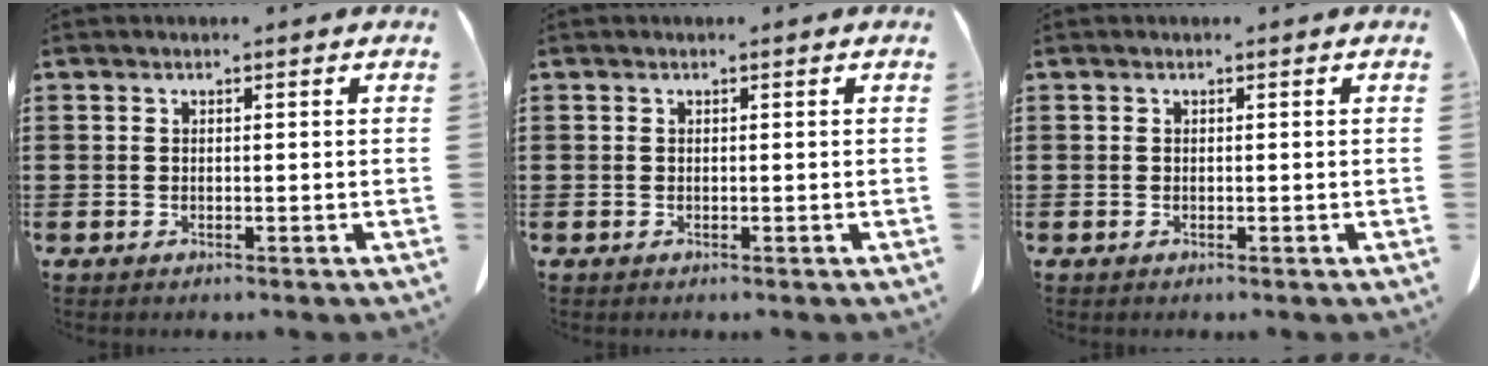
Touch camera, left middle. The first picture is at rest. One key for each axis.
{"total": 0.0}
{"total": 0.0}